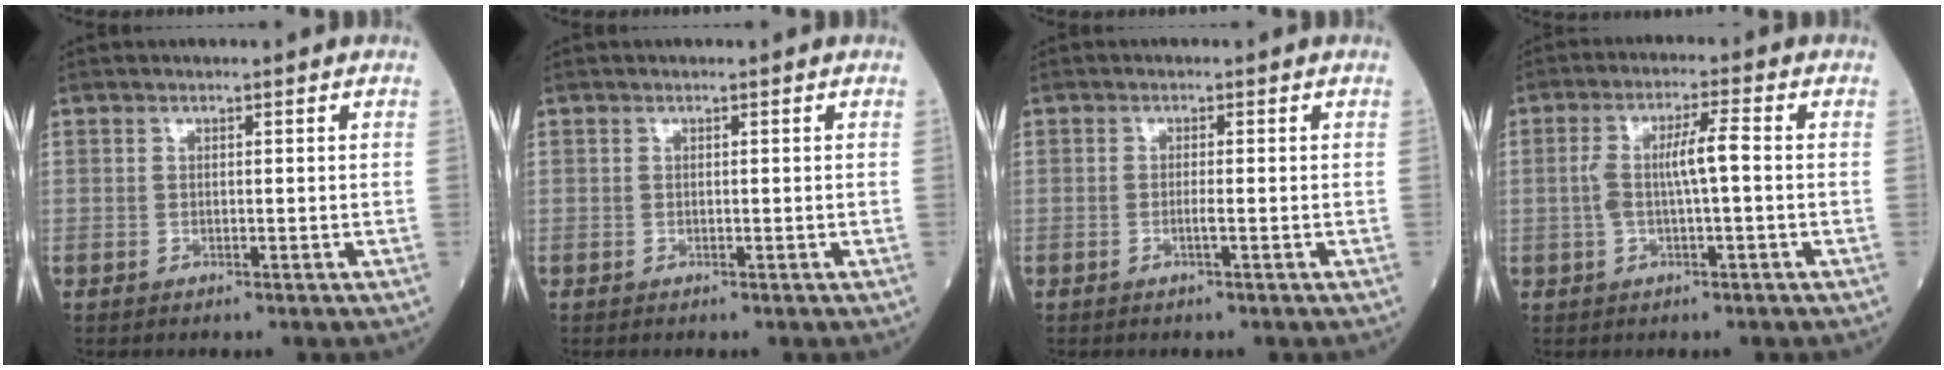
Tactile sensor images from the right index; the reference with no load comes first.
{"total": 0.0}
{"total": 1.1, "force": [-0.4, -0.2, 1.0], "torque": [-0.020, 0.000, -0.011]}
{"total": 5.5, "force": [-0.1, 0.6, 5.5], "torque": [-0.113, 0.016, -0.001]}